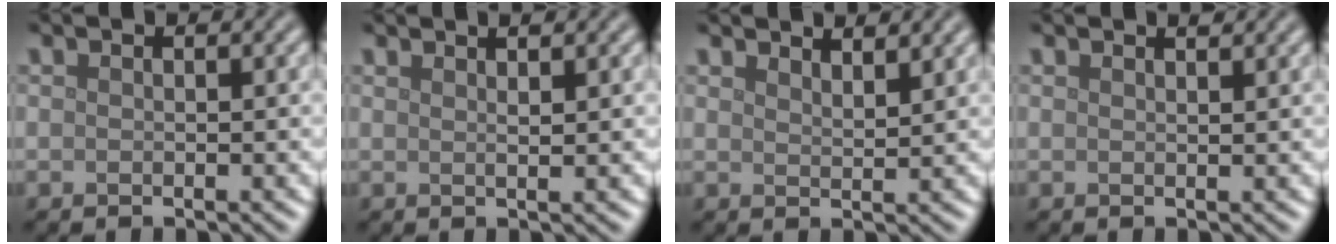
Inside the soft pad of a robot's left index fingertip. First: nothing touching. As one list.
[{"total": 2.0, "force": [1.3, 0.5, 1.3], "torque": [-0.006, 0.004, 0.004]}, {"total": 2.9, "force": [2.6, 0.6, 1.0], "torque": [-0.009, 0.008, 0.036]}, {"total": 0.9, "force": [0.8, 0.1, 0.3], "torque": [-0.002, 0.000, 0.013]}]